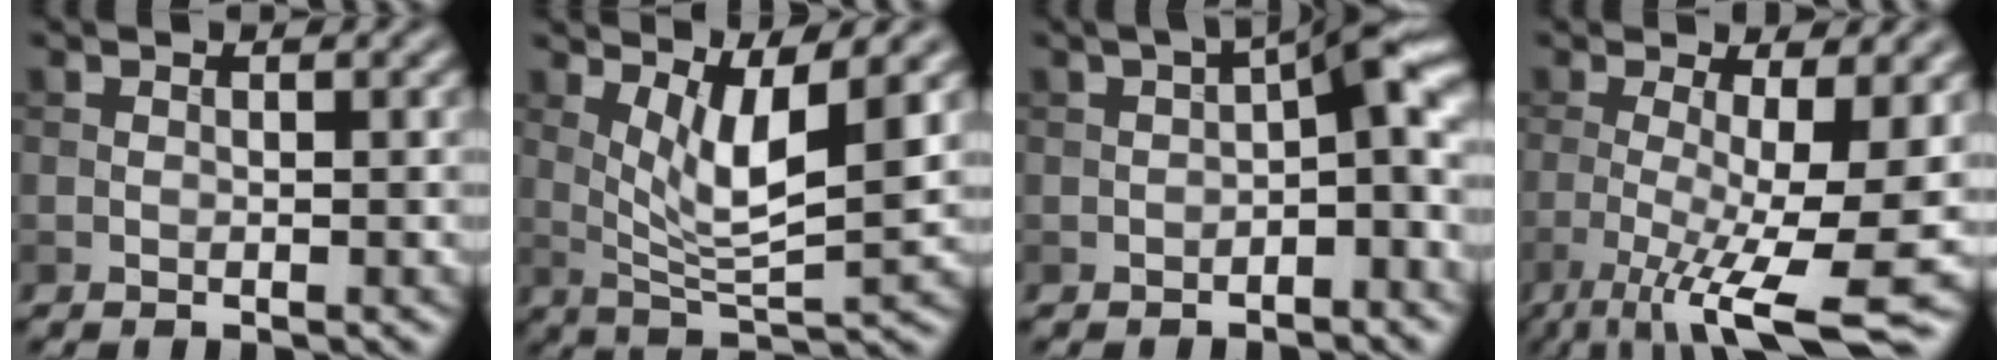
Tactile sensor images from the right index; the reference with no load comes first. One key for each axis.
{"total": 5.4, "fx": 1.9, "fy": 1.2, "fz": 5.0, "tx": -0.096, "ty": -0.013, "tz": 0.041}
{"total": 5.7, "fx": -0.8, "fy": 2.2, "fz": 5.2, "tx": -0.057, "ty": 0.024, "tz": -0.025}
{"total": 10.3, "fx": -2.7, "fy": 2.4, "fz": 9.7, "tx": -0.149, "ty": -0.014, "tz": -0.038}